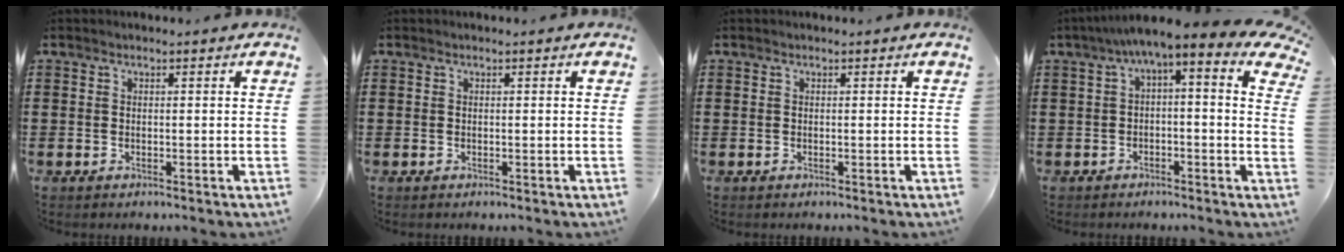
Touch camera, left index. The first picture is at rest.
{"total": 0.0}
{"total": 0.0}
{"total": 3.0, "force": [0.3, 0.0, 2.9], "torque": [-0.065, -0.024, -0.007]}